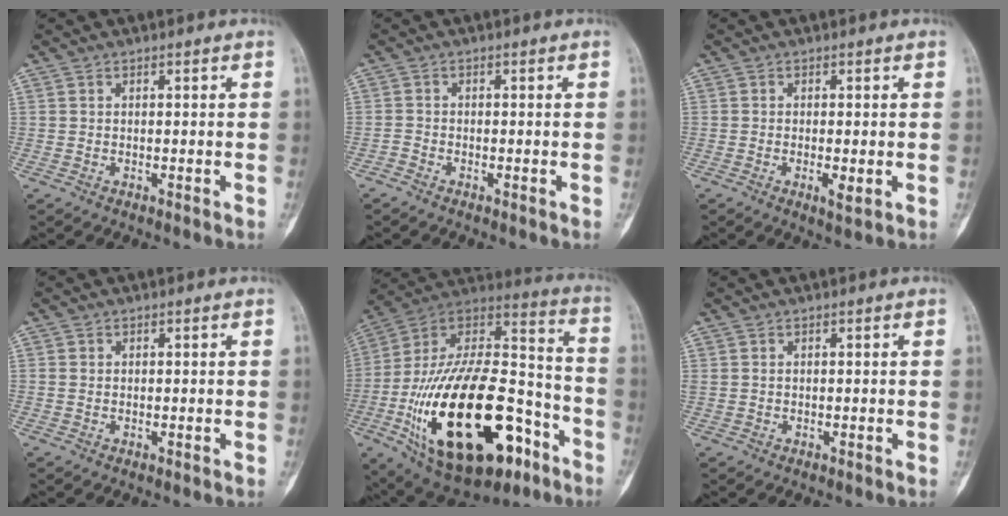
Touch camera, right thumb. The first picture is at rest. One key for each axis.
{"total": 1.1, "fx": -1.0, "fy": 0.4, "fz": 0.2, "tx": -0.007, "ty": 0.001, "tz": -0.025}
{"total": 2.7, "fx": -0.7, "fy": 0.8, "fz": 2.5, "tx": -0.045, "ty": -0.006, "tz": -0.011}
{"total": 0.7, "fx": 0.0, "fy": 0.6, "fz": 0.4, "tx": -0.008, "ty": 0.001, "tz": 0.002}
{"total": 38.5, "fx": -14.8, "fy": 18.8, "fz": 30.2, "tx": -0.561, "ty": 0.054, "tz": -0.227}
{"total": 0.5, "fx": 0.2, "fy": 0.3, "fz": 0.3, "tx": -0.010, "ty": 0.004, "tz": 0.007}